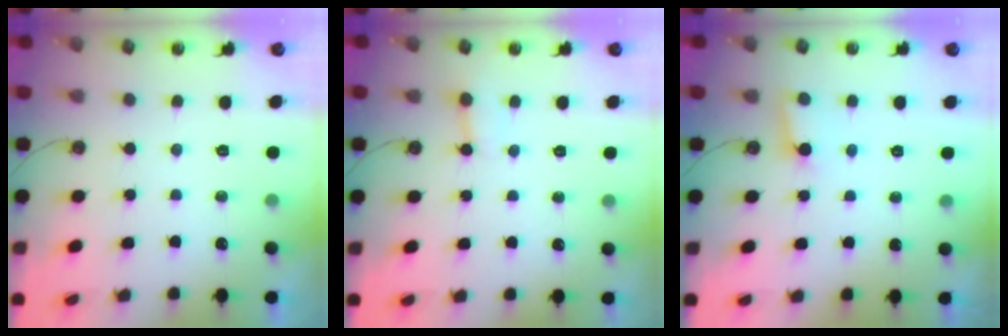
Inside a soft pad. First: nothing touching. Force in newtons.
{"total": 2.9, "press": 2.9, "slide": 0.3}
{"total": 5.6, "press": 5.6, "slide": 0.7}